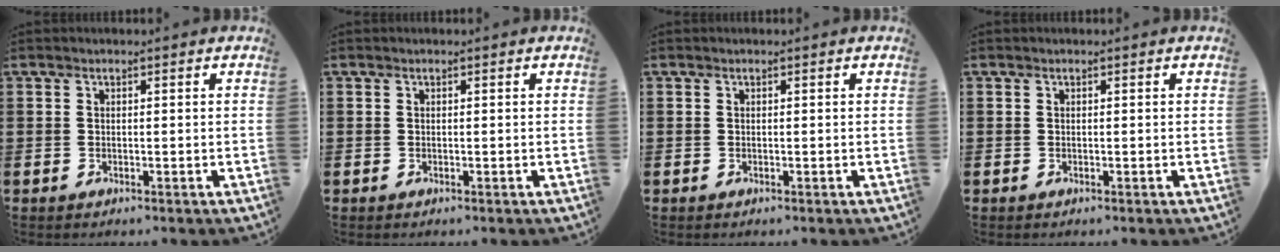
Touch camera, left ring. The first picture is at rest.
{"total": 0.0}
{"total": 0.0}
{"total": 0.0}